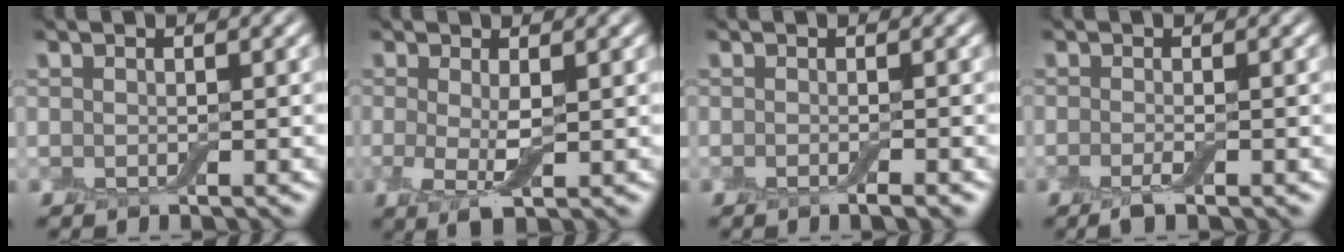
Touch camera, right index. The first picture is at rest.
{"total": 2.7, "force": [0.0, 0.6, 2.6], "torque": [-0.054, -0.007, 0.001]}
{"total": 1.4, "force": [-0.6, 0.2, 1.2], "torque": [-0.013, -0.003, -0.013]}
{"total": 1.6, "force": [-0.8, 0.3, 1.4], "torque": [-0.026, -0.004, -0.018]}